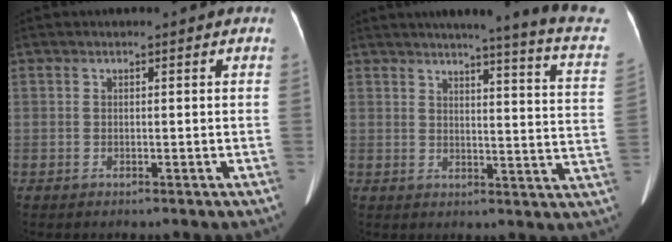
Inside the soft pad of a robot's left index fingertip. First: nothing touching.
{"total": 16.8, "force": [14.6, -1.5, 8.2], "torque": [-0.111, -0.095, 0.150]}